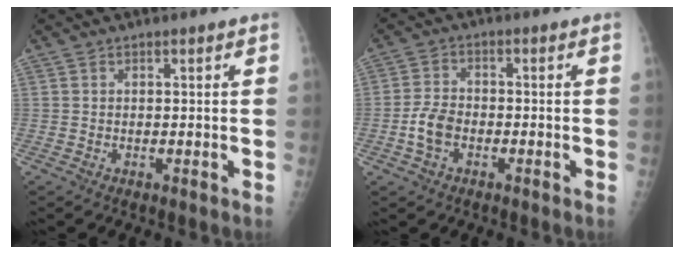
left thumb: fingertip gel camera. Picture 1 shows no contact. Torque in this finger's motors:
{"motor_torque": [0.32, 0.44, 0.00, 0.00, 0.08]}